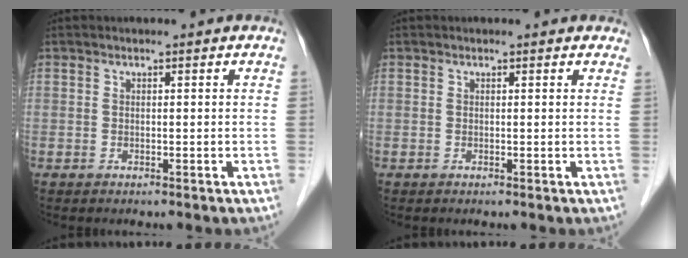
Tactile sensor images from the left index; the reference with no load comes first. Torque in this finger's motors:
{"motor_torque": [0.40, -0.12, -0.01, -0.01]}